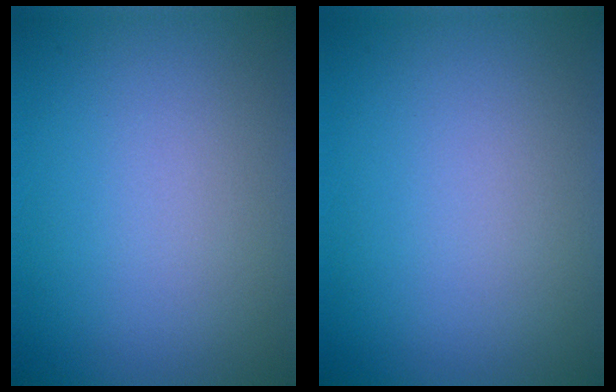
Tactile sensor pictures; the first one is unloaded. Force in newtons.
{"total": 0.0}